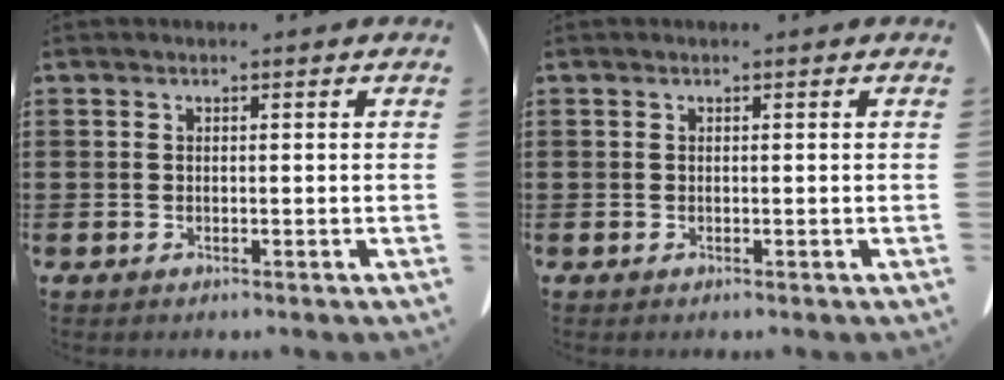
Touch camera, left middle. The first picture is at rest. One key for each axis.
{"total": 0.0}